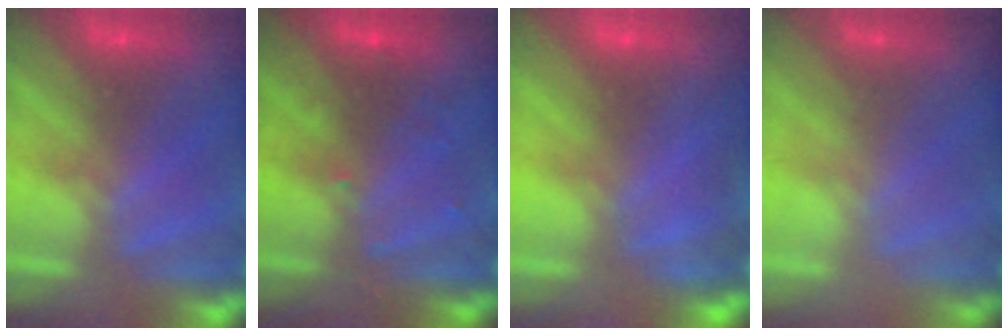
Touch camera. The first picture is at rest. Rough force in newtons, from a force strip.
{"total": 2.9}
{"total": 3.7}
{"total": 2.2}